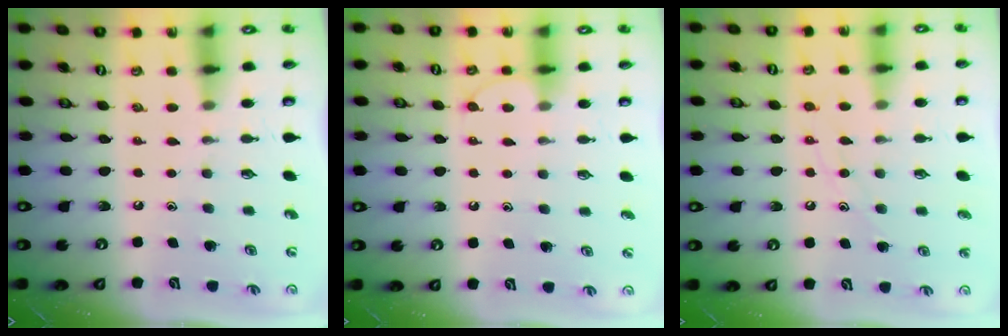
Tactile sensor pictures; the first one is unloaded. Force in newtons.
{"total": 5.8, "press": 5.8, "slide": 0.6}
{"total": 8.4, "press": 8.4, "slide": 0.7}